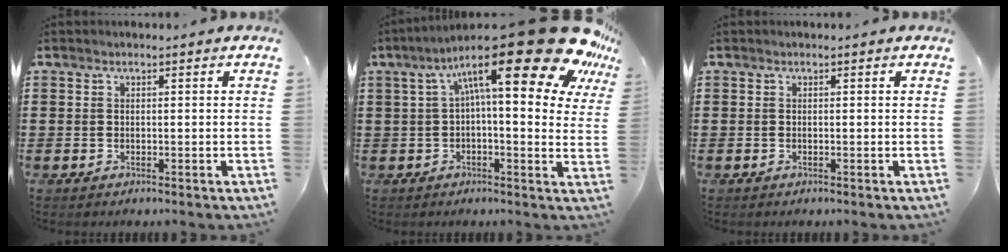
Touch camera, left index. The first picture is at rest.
{"total": 20.2, "force": [11.5, 4.5, 16.0], "torque": [-0.269, -0.066, 0.182]}
{"total": 0.0}